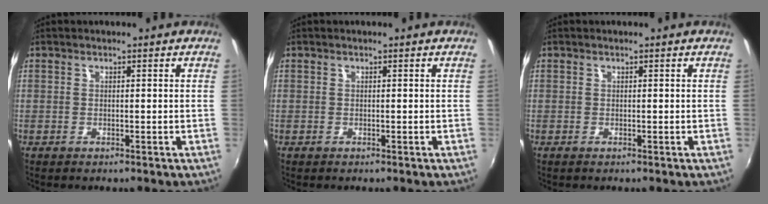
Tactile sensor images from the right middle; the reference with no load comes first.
{"total": 0.0}
{"total": 0.0}